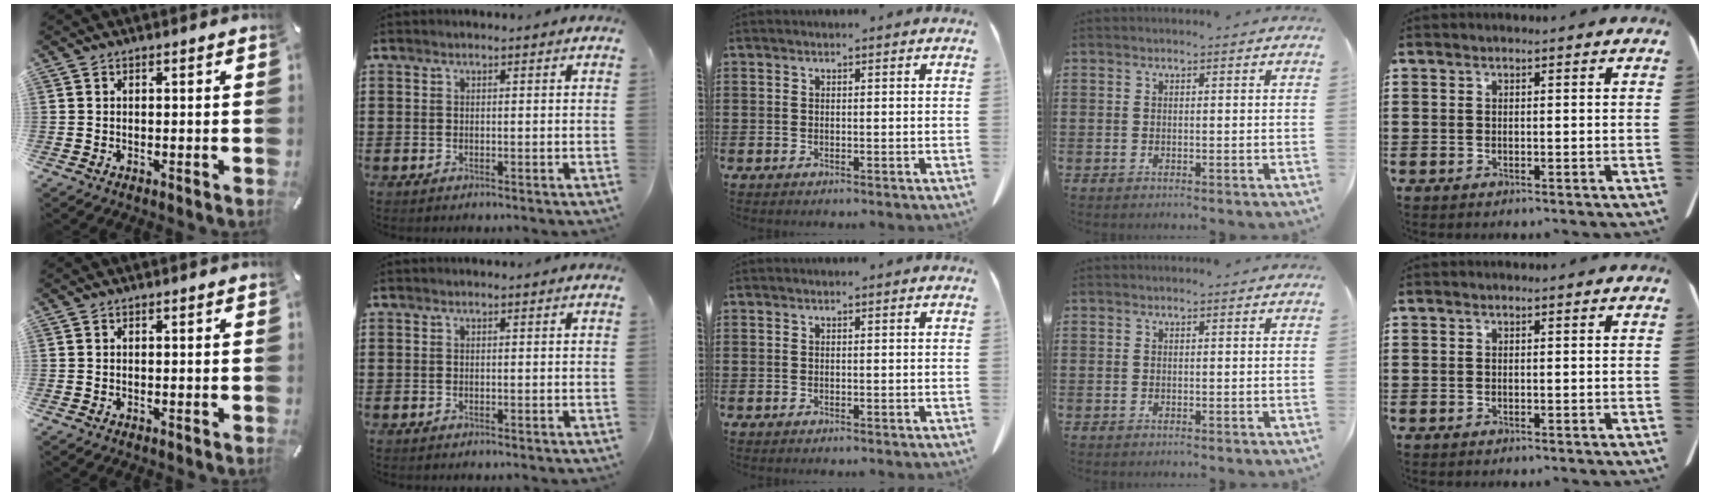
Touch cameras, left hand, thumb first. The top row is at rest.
{}